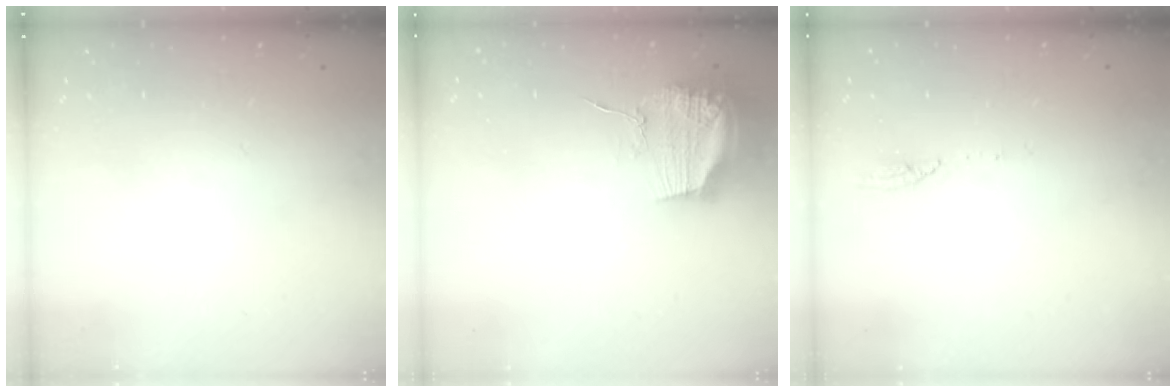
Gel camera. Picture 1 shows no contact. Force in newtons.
{"total": 15.6, "press": 15.6, "slide": 0.1}
{"total": 3.5, "press": 3.5, "slide": 0.3}